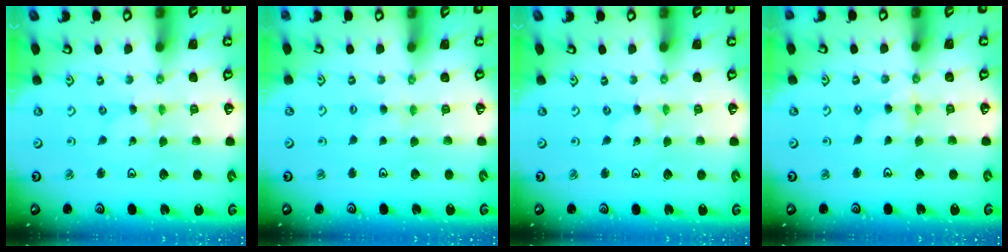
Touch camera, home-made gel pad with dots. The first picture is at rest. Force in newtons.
{"total": 2.6, "press": 2.6, "slide": 0.4}
{"total": 0.0}
{"total": 3.0, "press": 3.0, "slide": 0.4}